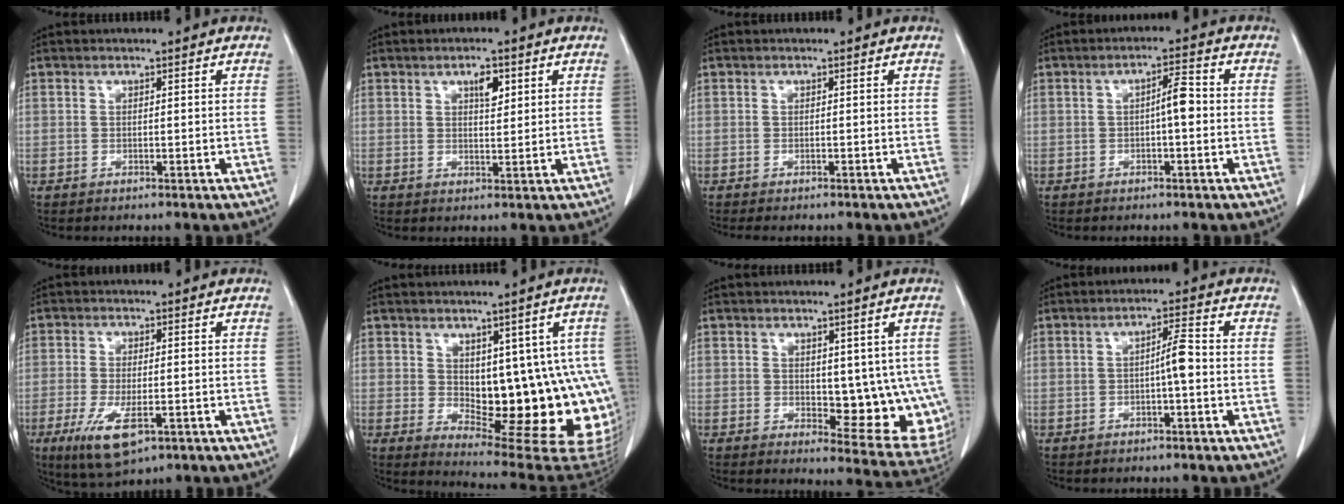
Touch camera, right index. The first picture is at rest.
{"total": 3.1, "force": [1.5, 1.2, 2.4], "torque": [-0.039, -0.001, 0.025]}
{"total": 1.4, "force": [-1.3, 0.3, 0.5], "torque": [-0.010, -0.004, -0.017]}
{"total": 3.5, "force": [-0.2, 0.7, 3.5], "torque": [-0.052, 0.008, -0.006]}
{"total": 8.0, "force": [-3.7, 2.5, 6.7], "torque": [-0.126, -0.020, -0.055]}
{"total": 15.3, "force": [0.1, 6.6, 13.8], "torque": [-0.127, 0.005, 0.020]}
{"total": 11.2, "force": [0.2, 5.2, 9.9], "torque": [-0.098, -0.013, 0.013]}
{"total": 3.4, "force": [-0.6, 0.2, 3.3], "torque": [-0.051, 0.005, -0.011]}